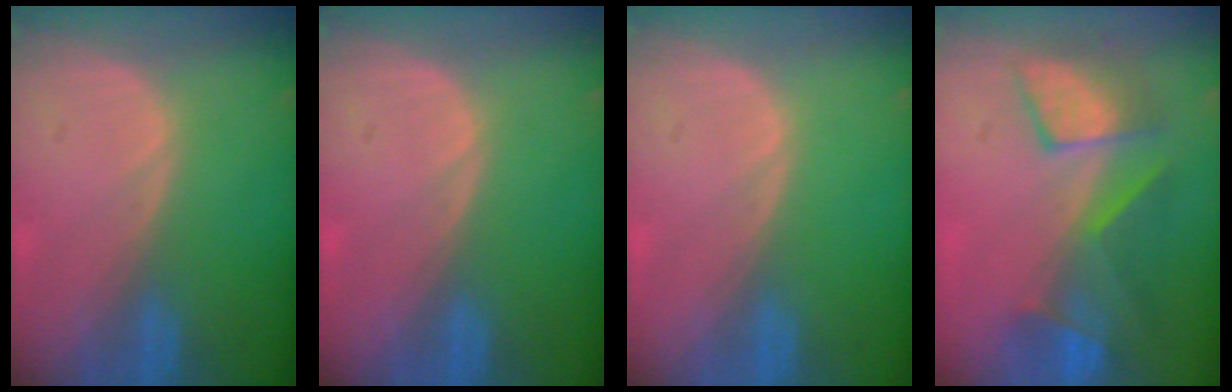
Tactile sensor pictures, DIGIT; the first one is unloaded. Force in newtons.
{"total": 0.0}
{"total": 0.0}
{"total": 8.1, "press": 7.9, "slide": 1.8}